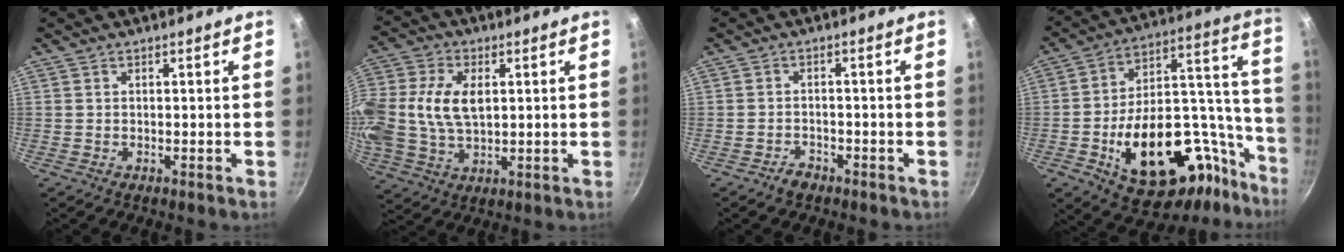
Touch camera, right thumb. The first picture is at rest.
{"total": 18.0, "force": [2.3, 11.9, 13.2], "torque": [-0.289, 0.024, 0.043]}
{"total": 2.5, "force": [-1.9, 1.4, 0.8], "torque": [-0.007, 0.023, -0.027]}
{"total": 33.5, "force": [-13.9, 18.3, 24.3], "torque": [-0.285, 0.102, -0.190]}